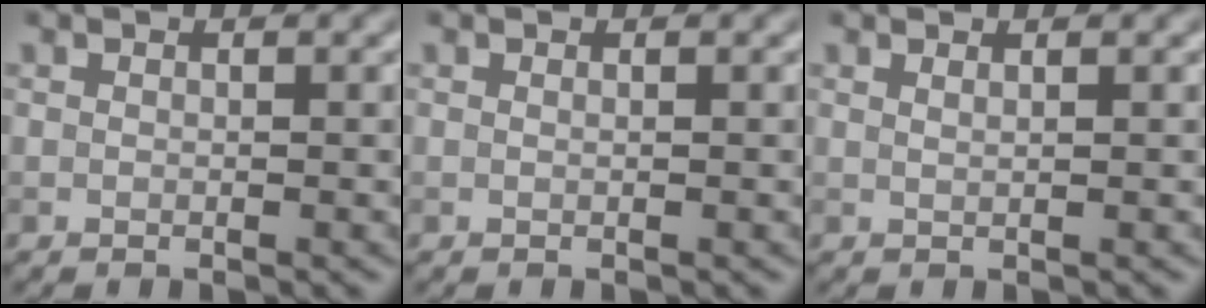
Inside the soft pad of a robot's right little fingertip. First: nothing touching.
{"total": 0.0}
{"total": 0.8, "force": [0.6, 0.2, 0.5], "torque": [-0.003, -0.003, 0.005]}